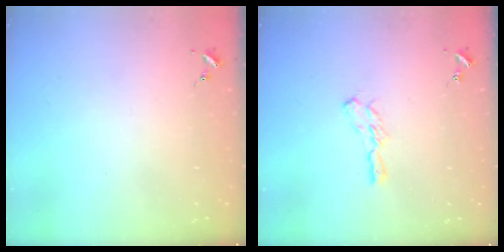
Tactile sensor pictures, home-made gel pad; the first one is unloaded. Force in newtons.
{"total": 5.7, "press": 5.7, "slide": 0.4}